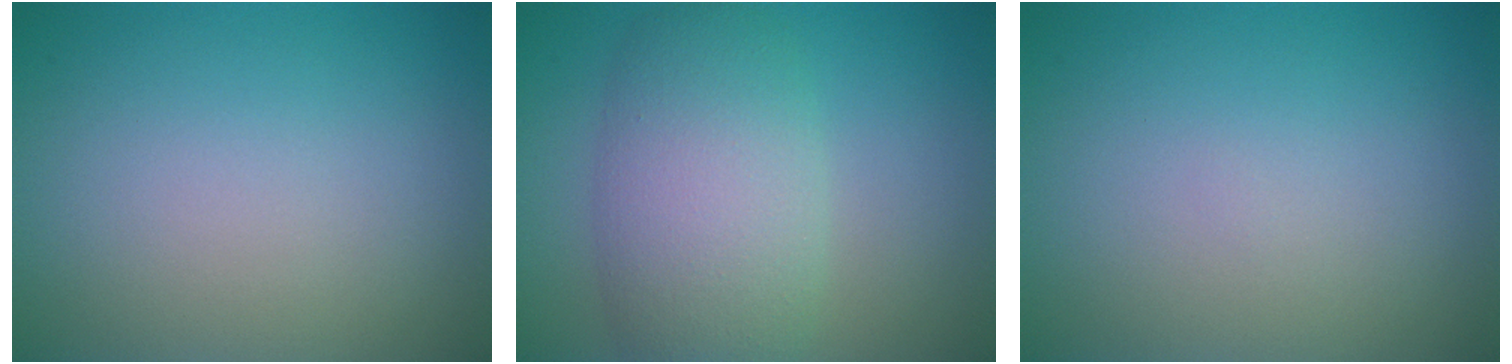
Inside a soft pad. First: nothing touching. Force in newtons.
{"total": 6.9, "press": 6.9, "slide": 0.2}
{"total": 0.0}